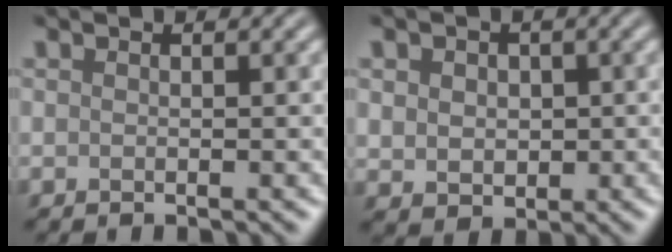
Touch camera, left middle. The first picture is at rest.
{"total": 3.2, "force": [0.6, 2.7, 1.7], "torque": [-0.034, 0.006, 0.006]}